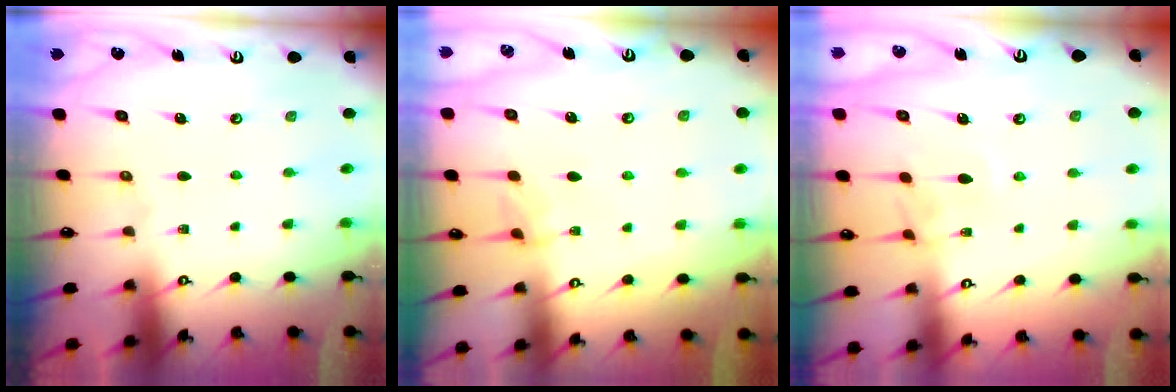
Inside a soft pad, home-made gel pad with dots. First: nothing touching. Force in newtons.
{"total": 2.8, "press": 2.8, "slide": 0.3}
{"total": 1.2, "press": 1.2, "slide": 0.4}